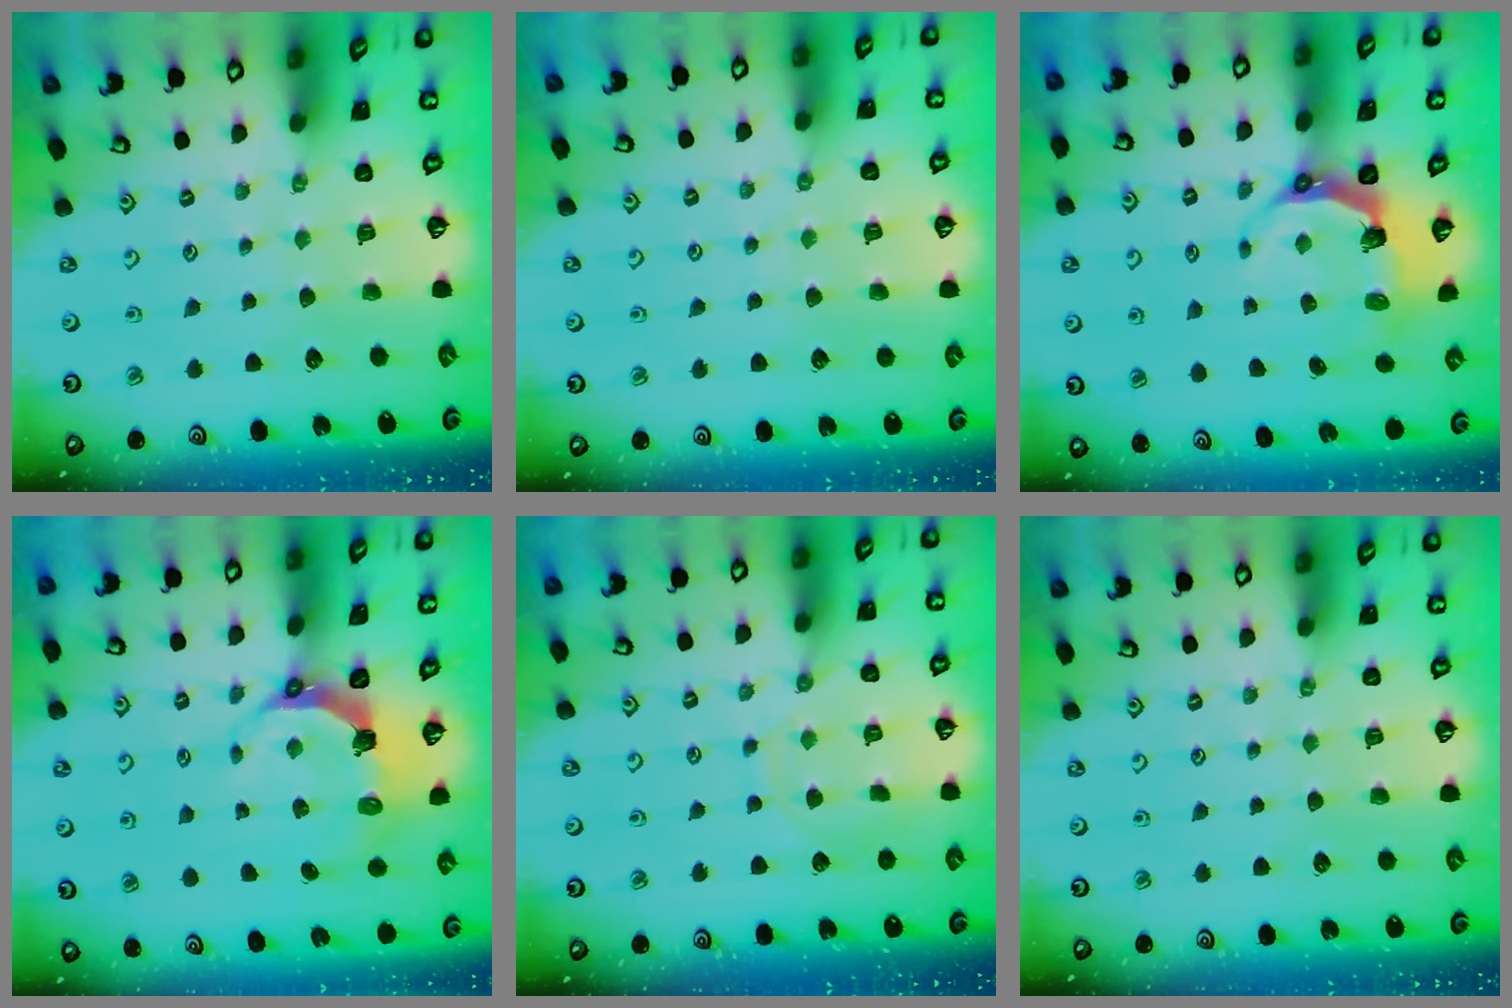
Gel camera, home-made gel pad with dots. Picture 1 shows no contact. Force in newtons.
{"total": 2.7, "press": 2.7, "slide": 0.5}
{"total": 6.2, "press": 4.7, "slide": 4.1}
{"total": 7.7, "press": 5.9, "slide": 5.0}
{"total": 9.0, "press": 9.0, "slide": 0.6}
{"total": 0.0}